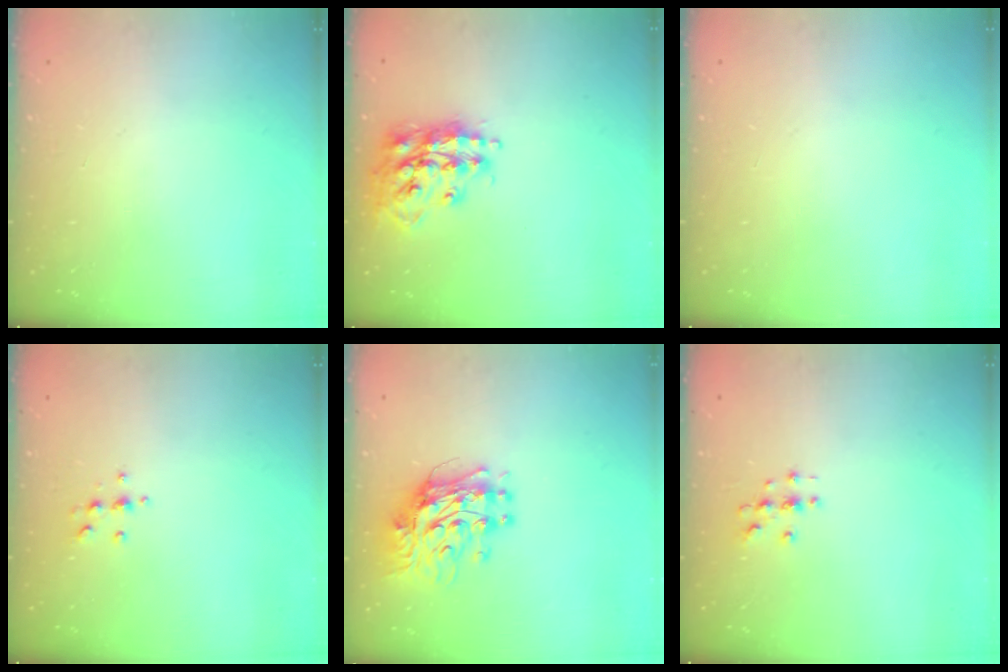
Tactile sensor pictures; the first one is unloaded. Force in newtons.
{"total": 17.1, "press": 17.0, "slide": 1.5}
{"total": 0.0}
{"total": 5.4, "press": 5.1, "slide": 1.7}
{"total": 12.2, "press": 12.2, "slide": 1.0}
{"total": 2.9, "press": 2.9, "slide": 0.3}